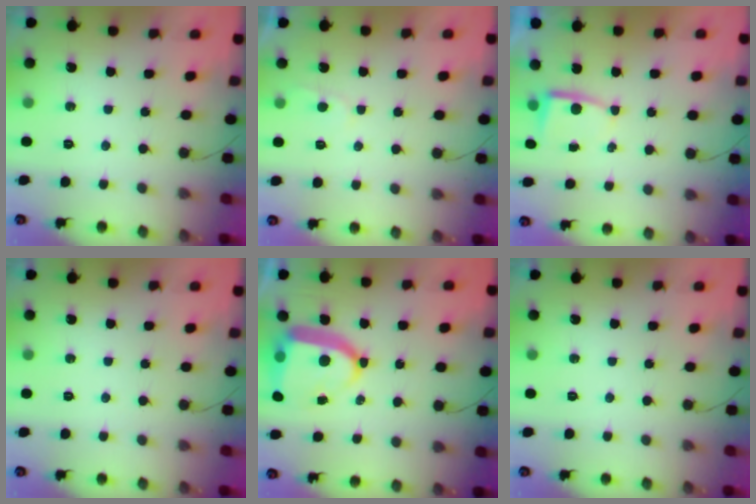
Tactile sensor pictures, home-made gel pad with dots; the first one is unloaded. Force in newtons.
{"total": 2.0, "press": 2.0, "slide": 0.3}
{"total": 2.2, "press": 2.2, "slide": 0.3}
{"total": 0.0}
{"total": 13.2, "press": 13.1, "slide": 1.7}
{"total": 0.0}